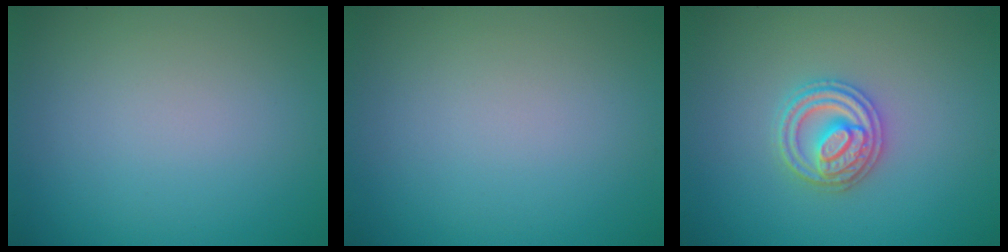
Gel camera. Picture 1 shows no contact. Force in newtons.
{"total": 0.0}
{"total": 3.3, "press": 3.2, "slide": 0.6}